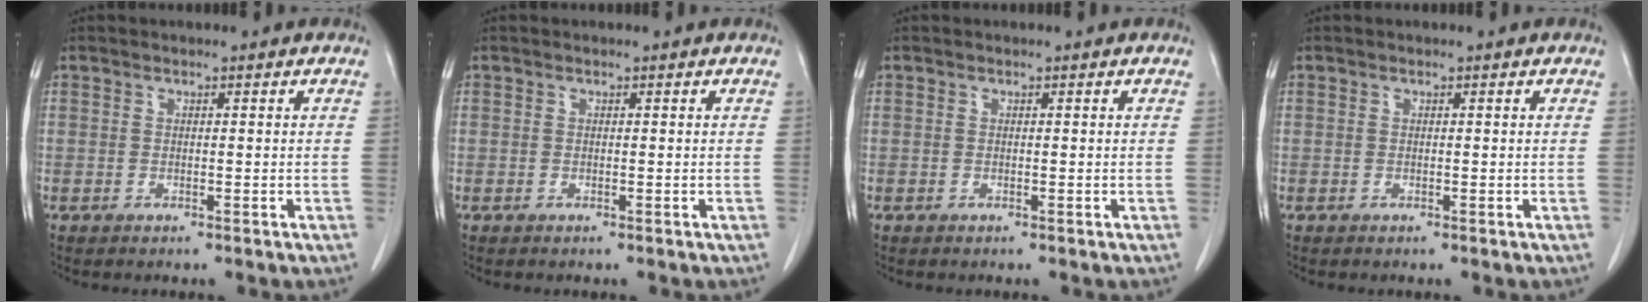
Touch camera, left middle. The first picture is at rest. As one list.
[{"total": 0.0}, {"total": 0.0}, {"total": 0.0}]